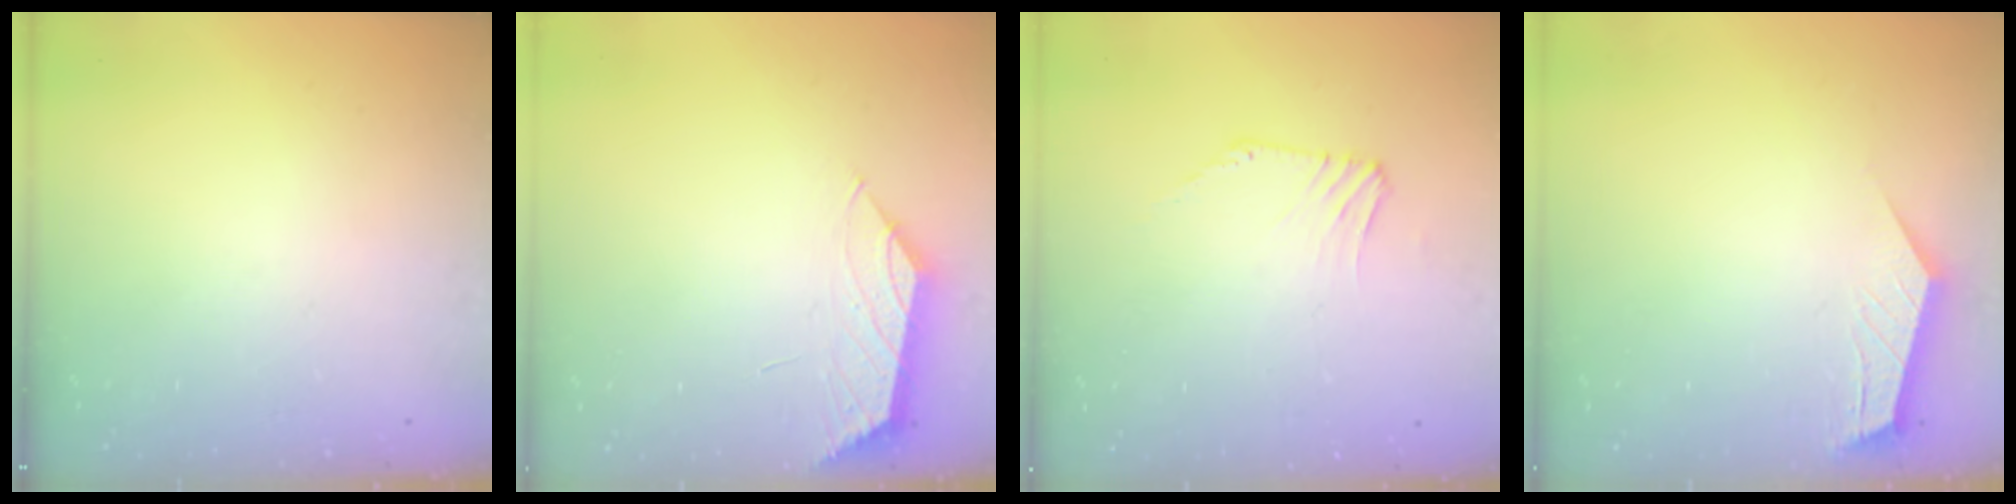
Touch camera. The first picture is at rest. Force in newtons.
{"total": 0.8, "press": 0.6, "slide": 0.5}
{"total": 0.0}
{"total": 1.7, "press": 1.7, "slide": 0.1}